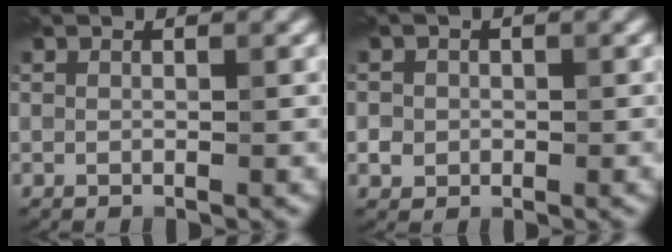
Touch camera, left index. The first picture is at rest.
{"total": 1.9, "force": [0.1, 1.8, 0.4], "torque": [0.007, 0.000, -0.004]}